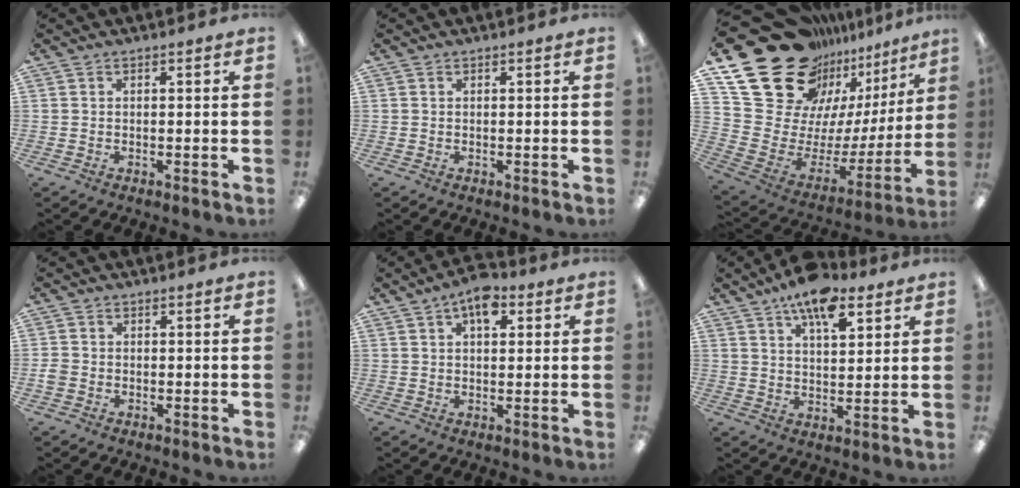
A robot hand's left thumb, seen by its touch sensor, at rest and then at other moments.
{"total": 0.0}
{"total": 28.1, "force": [19.1, 16.0, 13.1], "torque": [-0.229, -0.154, 0.383]}
{"total": 1.9, "force": [-0.6, 1.6, 0.8], "torque": [-0.012, 0.004, -0.011]}
{"total": 6.7, "force": [3.5, 3.5, 4.6], "torque": [-0.063, -0.008, 0.057]}
{"total": 11.4, "force": [7.4, 4.9, 7.1], "torque": [-0.105, -0.036, 0.128]}